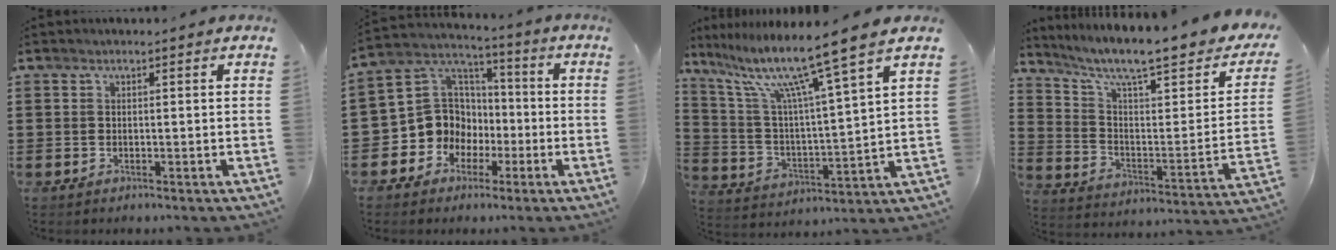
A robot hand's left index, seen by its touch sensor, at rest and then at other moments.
{"total": 10.1, "force": [-1.9, 9.5, 2.9], "torque": [-0.108, 0.000, -0.034]}
{"total": 12.0, "force": [9.1, -0.2, 7.9], "torque": [-0.178, -0.050, 0.144]}
{"total": 8.7, "force": [6.7, 1.4, 5.5], "torque": [-0.117, -0.049, 0.105]}